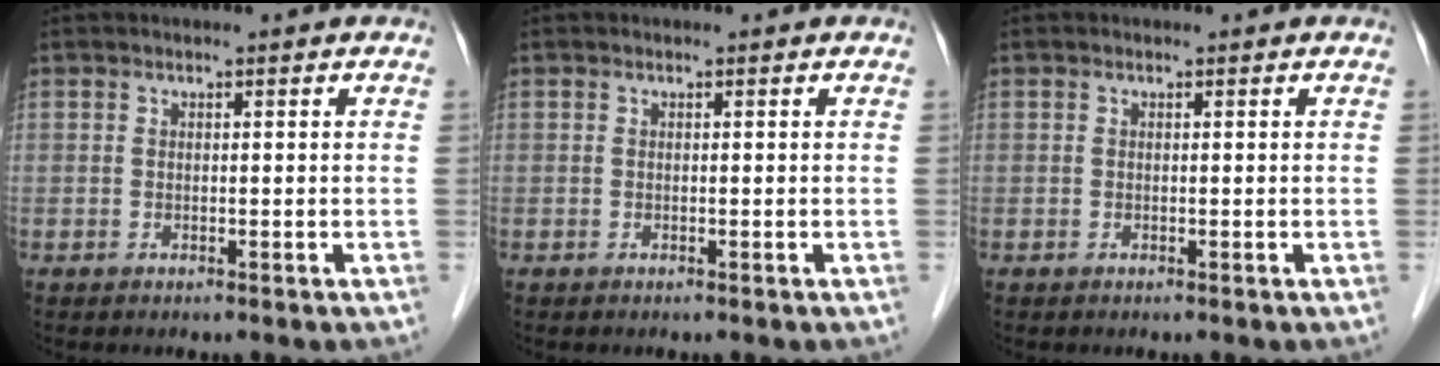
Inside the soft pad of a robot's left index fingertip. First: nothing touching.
{"total": 0.0}
{"total": 0.0}